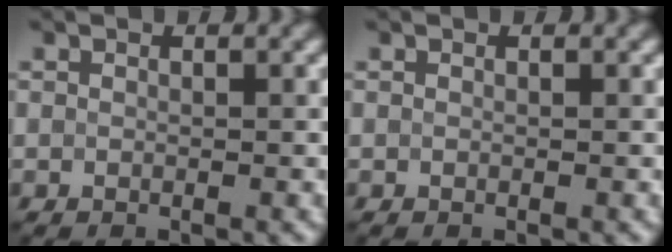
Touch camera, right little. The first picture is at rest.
{"total": 0.0}